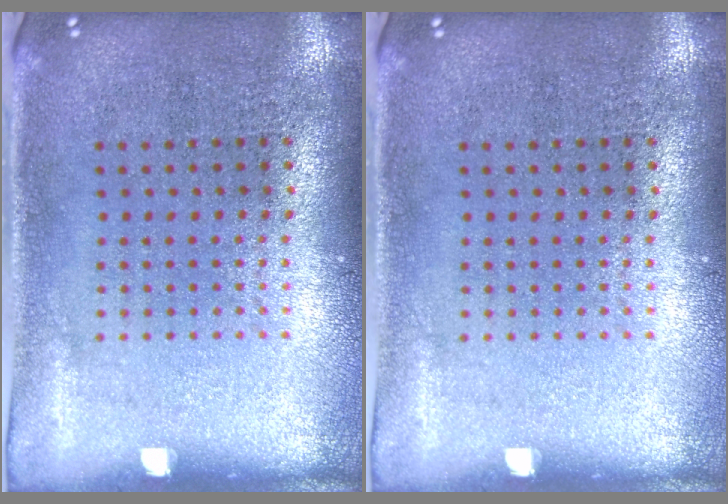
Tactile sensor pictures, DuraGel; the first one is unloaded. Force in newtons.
{"total": 0.0}